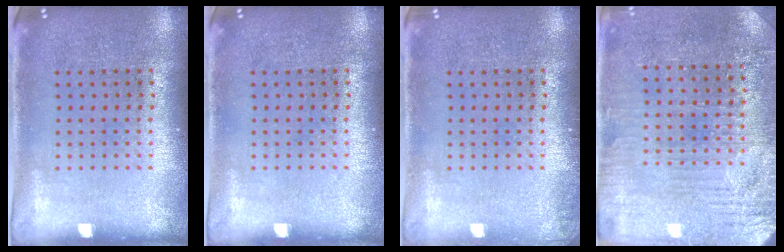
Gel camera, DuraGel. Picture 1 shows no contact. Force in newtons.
{"total": 0.0}
{"total": 0.6, "press": 0.6, "slide": 0.2}
{"total": 3.2, "press": 3.1, "slide": 0.7}